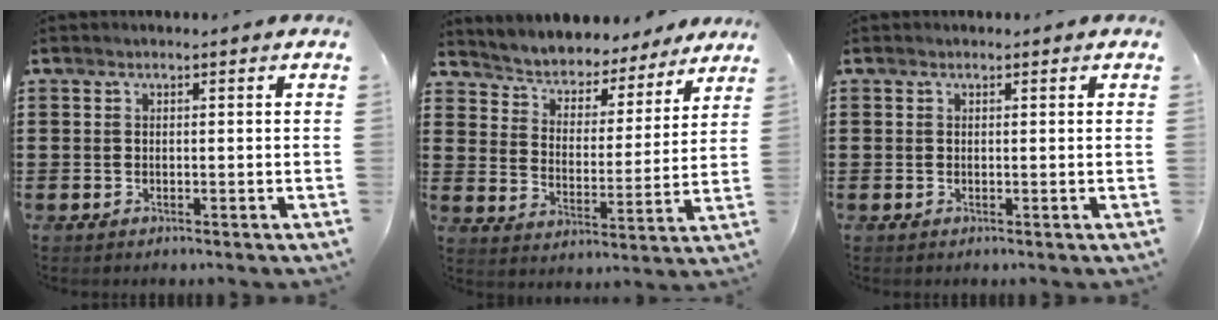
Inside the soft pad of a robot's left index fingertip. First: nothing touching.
{"total": 4.2, "force": [4.1, 0.9, -0.2], "torque": [-0.026, -0.037, 0.065]}
{"total": 0.0}